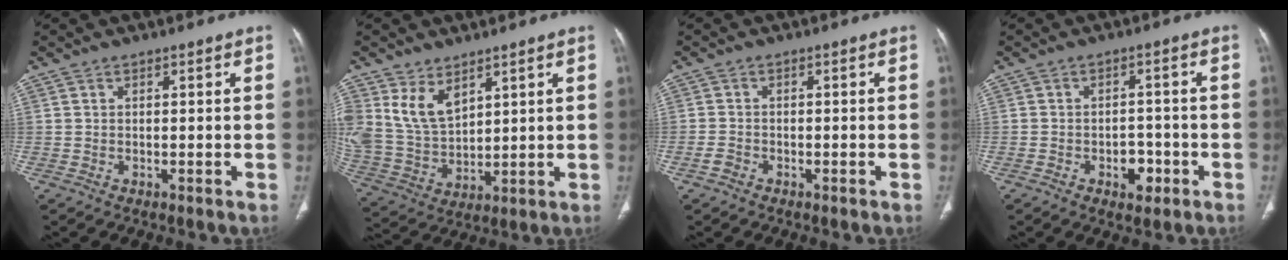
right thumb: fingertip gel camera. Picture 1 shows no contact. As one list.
[{"total": 10.2, "force": [5.5, 6.2, 5.9], "torque": [-0.093, -0.025, 0.125]}, {"total": 1.7, "force": [-1.1, 1.2, 0.6], "torque": [-0.013, 0.006, -0.023]}, {"total": 4.5, "force": [-2.1, 3.0, 2.8], "torque": [-0.015, 0.019, -0.026]}]